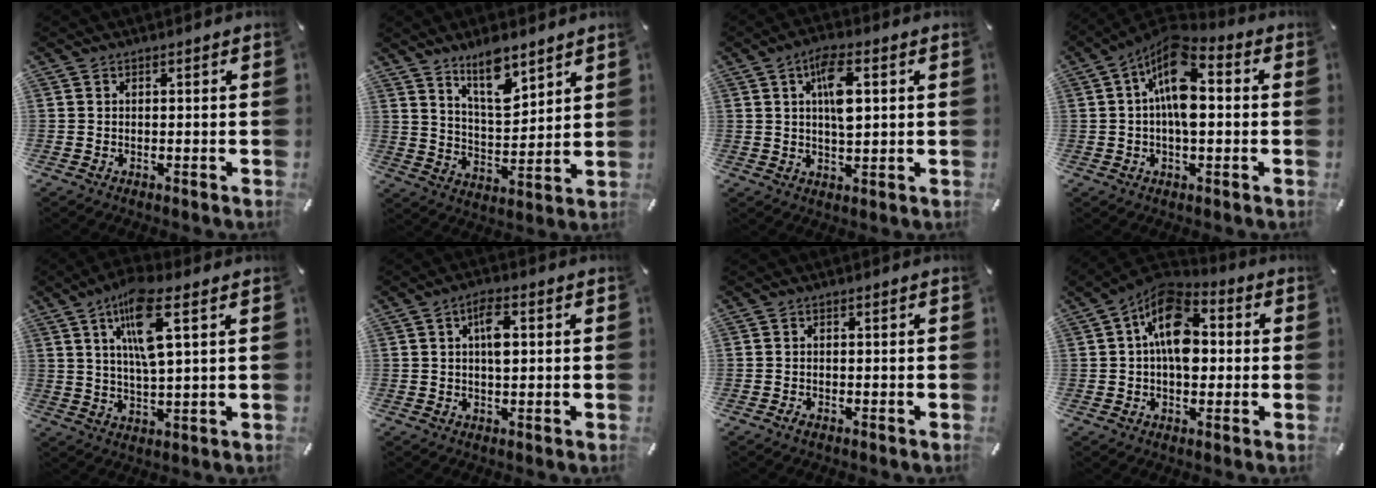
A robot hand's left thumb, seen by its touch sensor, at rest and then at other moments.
{"total": 10.7, "force": [8.1, 4.0, 5.9], "torque": [-0.099, -0.044, 0.143]}
{"total": 8.2, "force": [2.2, 3.3, 7.2], "torque": [-0.128, -0.003, 0.031]}
{"total": 12.4, "force": [1.6, 6.1, 10.7], "torque": [-0.198, -0.012, 0.030]}
{"total": 11.6, "force": [5.1, 3.0, 10.0], "torque": [-0.184, 0.003, 0.087]}
{"total": 5.3, "force": [1.2, 2.3, 4.7], "torque": [-0.083, 0.004, 0.015]}
{"total": 0.8, "force": [-0.6, 0.3, 0.4], "torque": [-0.011, 0.000, -0.011]}
{"total": 14.2, "force": [1.8, 8.9, 10.9], "torque": [-0.188, -0.005, 0.031]}